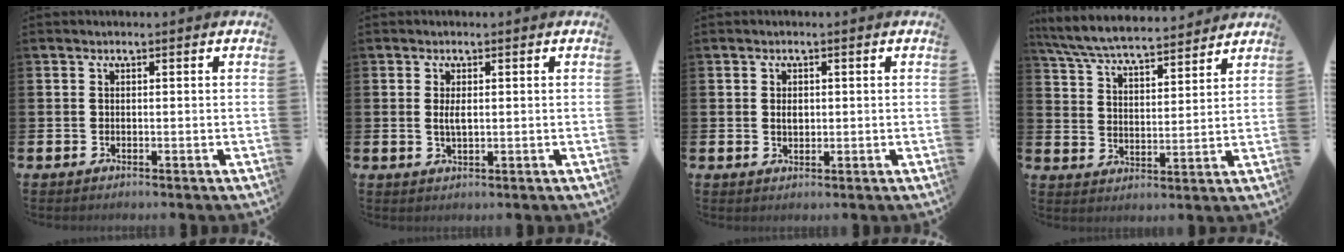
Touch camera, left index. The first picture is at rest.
{"total": 2.1, "force": [0.3, 0.8, 1.9], "torque": [-0.035, 0.002, 0.003]}
{"total": 1.6, "force": [0.4, 1.0, 1.2], "torque": [-0.006, -0.002, 0.001]}
{"total": 6.9, "force": [6.6, 0.7, 1.8], "torque": [-0.066, -0.040, 0.117]}